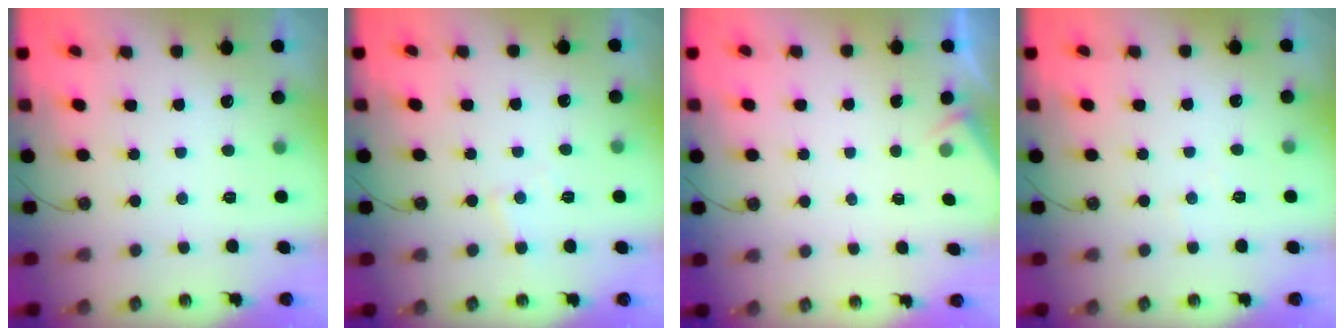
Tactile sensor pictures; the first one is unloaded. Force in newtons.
{"total": 5.0, "press": 5.0, "slide": 0.7}
{"total": 2.5, "press": 2.5, "slide": 0.4}
{"total": 2.9, "press": 2.8, "slide": 0.7}